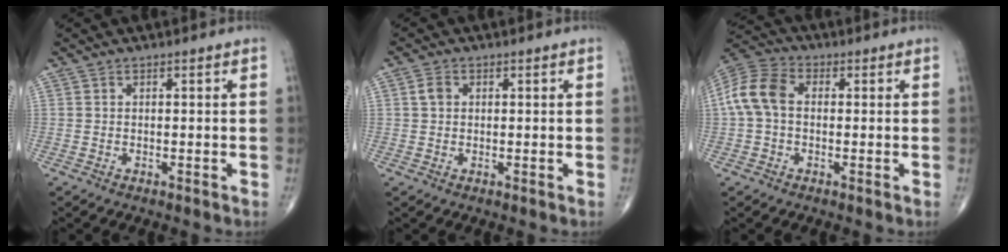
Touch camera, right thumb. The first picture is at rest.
{"total": 2.1, "force": [0.5, 1.7, 1.2], "torque": [-0.021, 0.004, 0.008]}
{"total": 9.6, "force": [0.4, 6.6, 6.9], "torque": [-0.145, 0.030, -0.002]}